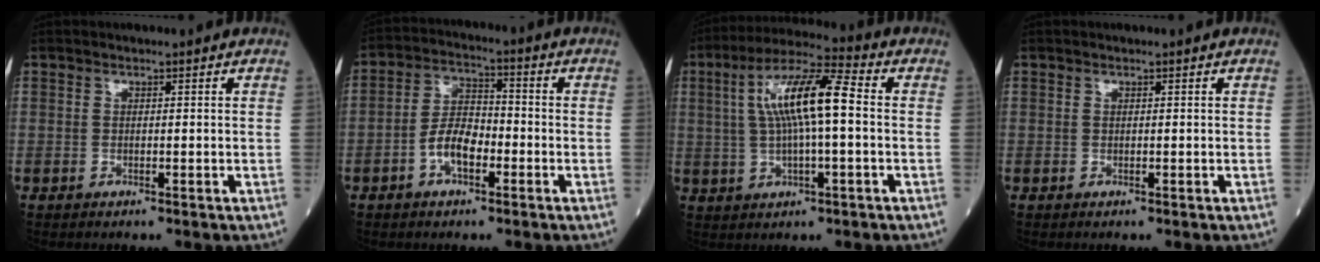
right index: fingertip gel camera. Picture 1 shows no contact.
{"total": 6.5, "force": [-2.6, 3.0, 5.2], "torque": [-0.104, 0.013, -0.052]}
{"total": 11.7, "force": [1.2, 1.7, 11.6], "torque": [-0.221, 0.022, 0.019]}
{"total": 0.0}